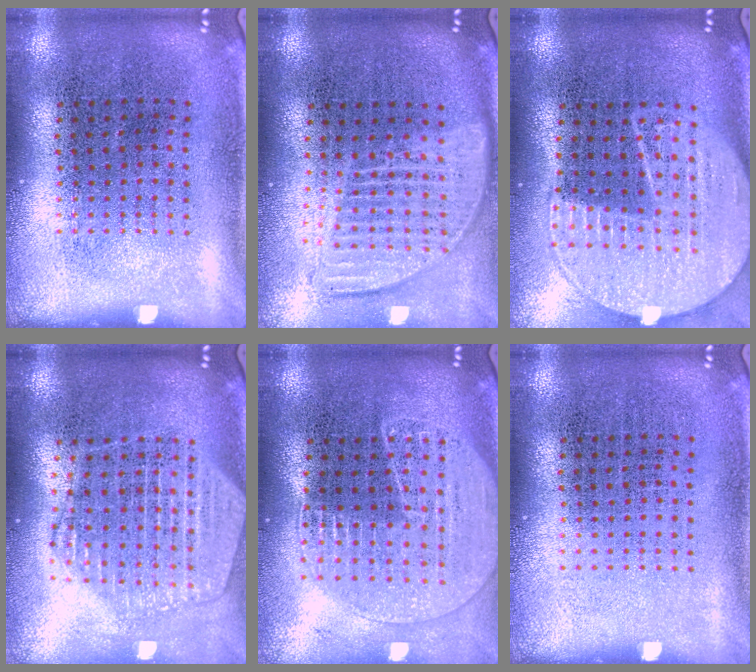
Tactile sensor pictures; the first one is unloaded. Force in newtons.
{"total": 1.8, "press": 1.6, "slide": 0.9}
{"total": 2.2, "press": 1.9, "slide": 1.0}
{"total": 2.2, "press": 1.9, "slide": 1.0}
{"total": 1.7, "press": 1.6, "slide": 0.6}
{"total": 0.0}